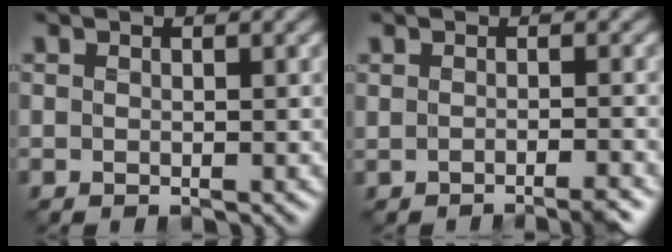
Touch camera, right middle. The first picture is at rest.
{"total": 1.4, "force": [-1.1, 0.1, 0.9], "torque": [-0.011, -0.002, -0.015]}